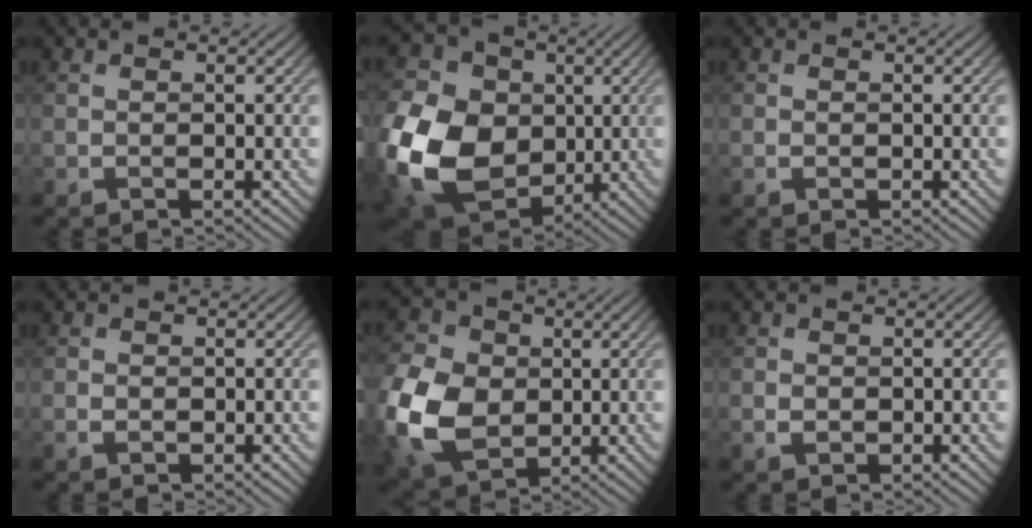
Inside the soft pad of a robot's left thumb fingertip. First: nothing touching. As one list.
[{"total": 17.9, "force": [-2.8, 13.8, 11.0], "torque": [-0.292, -0.013, -0.048]}, {"total": 0.6, "force": [-0.1, 0.4, 0.3], "torque": [-0.006, -0.004, -0.003]}, {"total": 1.2, "force": [-0.3, 0.9, 0.7], "torque": [-0.014, -0.005, -0.007]}, {"total": 14.0, "force": [-1.6, 10.6, 9.0], "torque": [-0.259, -0.011, -0.038]}, {"total": 1.4, "force": [-0.2, 1.2, 0.7], "torque": [-0.016, -0.007, -0.005]}]